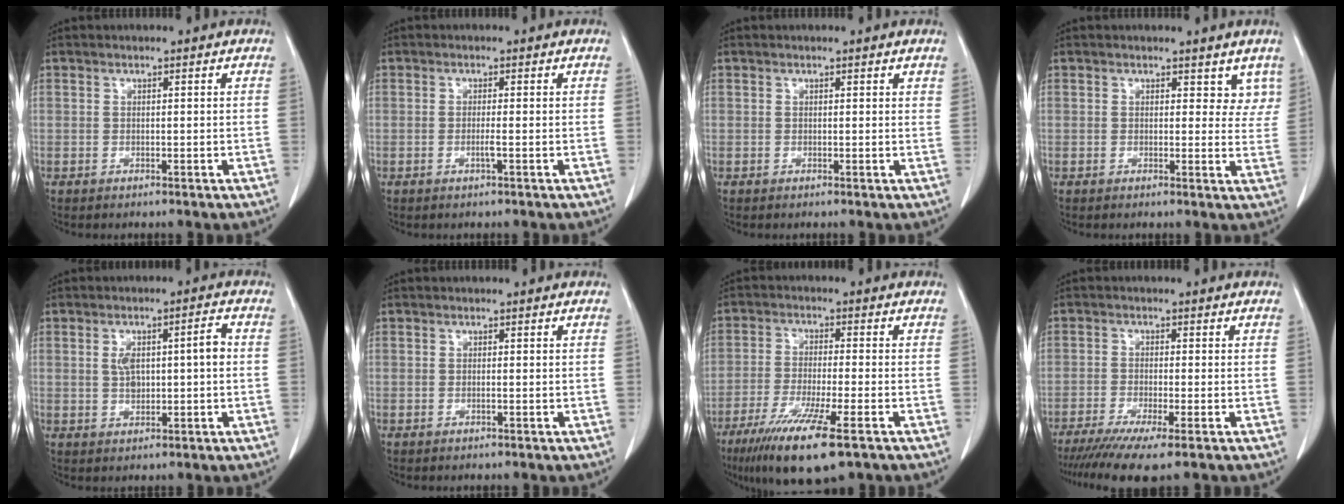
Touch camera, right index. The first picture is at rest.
{"total": 1.2, "force": [-0.4, -0.2, 1.1], "torque": [-0.024, -0.002, -0.007]}
{"total": 0.6, "force": [0.5, 0.3, 0.2], "torque": [-0.002, 0.000, 0.002]}
{"total": 4.3, "force": [3.2, 2.5, 1.3], "torque": [0.009, -0.007, 0.027]}
{"total": 5.8, "force": [0.5, 1.8, 5.5], "torque": [-0.101, 0.020, 0.013]}
{"total": 0.0}
{"total": 12.3, "force": [-7.3, 1.1, 9.8], "torque": [-0.177, -0.035, -0.122]}
{"total": 8.1, "force": [-5.7, 0.0, 5.7], "torque": [-0.090, -0.018, -0.092]}